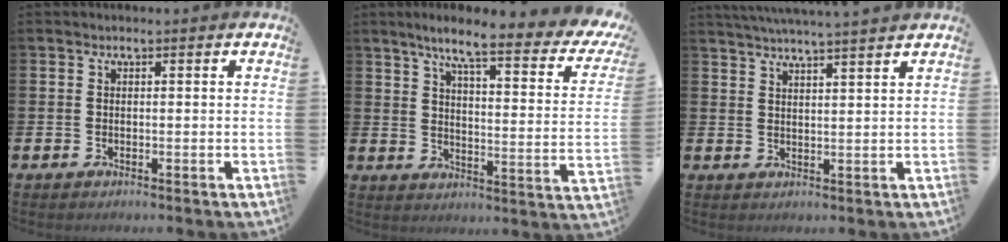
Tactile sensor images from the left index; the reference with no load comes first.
{"total": 7.4, "force": [5.6, 1.2, 4.7], "torque": [-0.082, -0.050, 0.078]}
{"total": 3.8, "force": [3.7, -0.9, 0.3], "torque": [-0.015, -0.016, 0.066]}